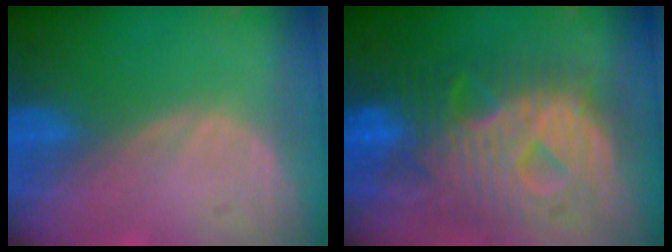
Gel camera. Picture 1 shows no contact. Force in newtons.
{"total": 12.4, "press": 12.4, "slide": 1.3}